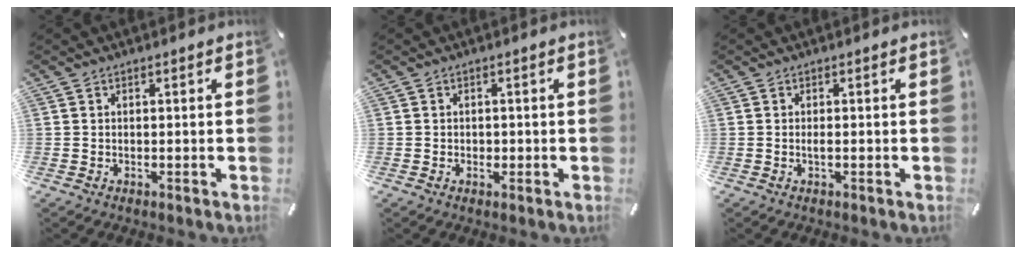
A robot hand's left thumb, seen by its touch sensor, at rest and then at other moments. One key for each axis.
{"total": 1.1, "fx": -0.3, "fy": 0.9, "fz": 0.6, "tx": -0.012, "ty": 0.004, "tz": -0.007}
{"total": 0.9, "fx": -0.2, "fy": 0.2, "fz": 0.9, "tx": -0.017, "ty": -0.003, "tz": -0.003}